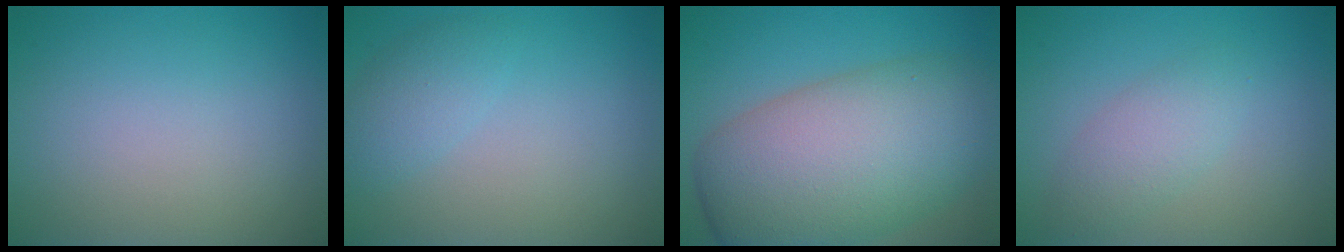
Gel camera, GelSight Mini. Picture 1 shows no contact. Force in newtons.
{"total": 2.3, "press": 2.3, "slide": 0.2}
{"total": 12.4, "press": 12.4, "slide": 0.3}
{"total": 2.7, "press": 2.7, "slide": 0.1}